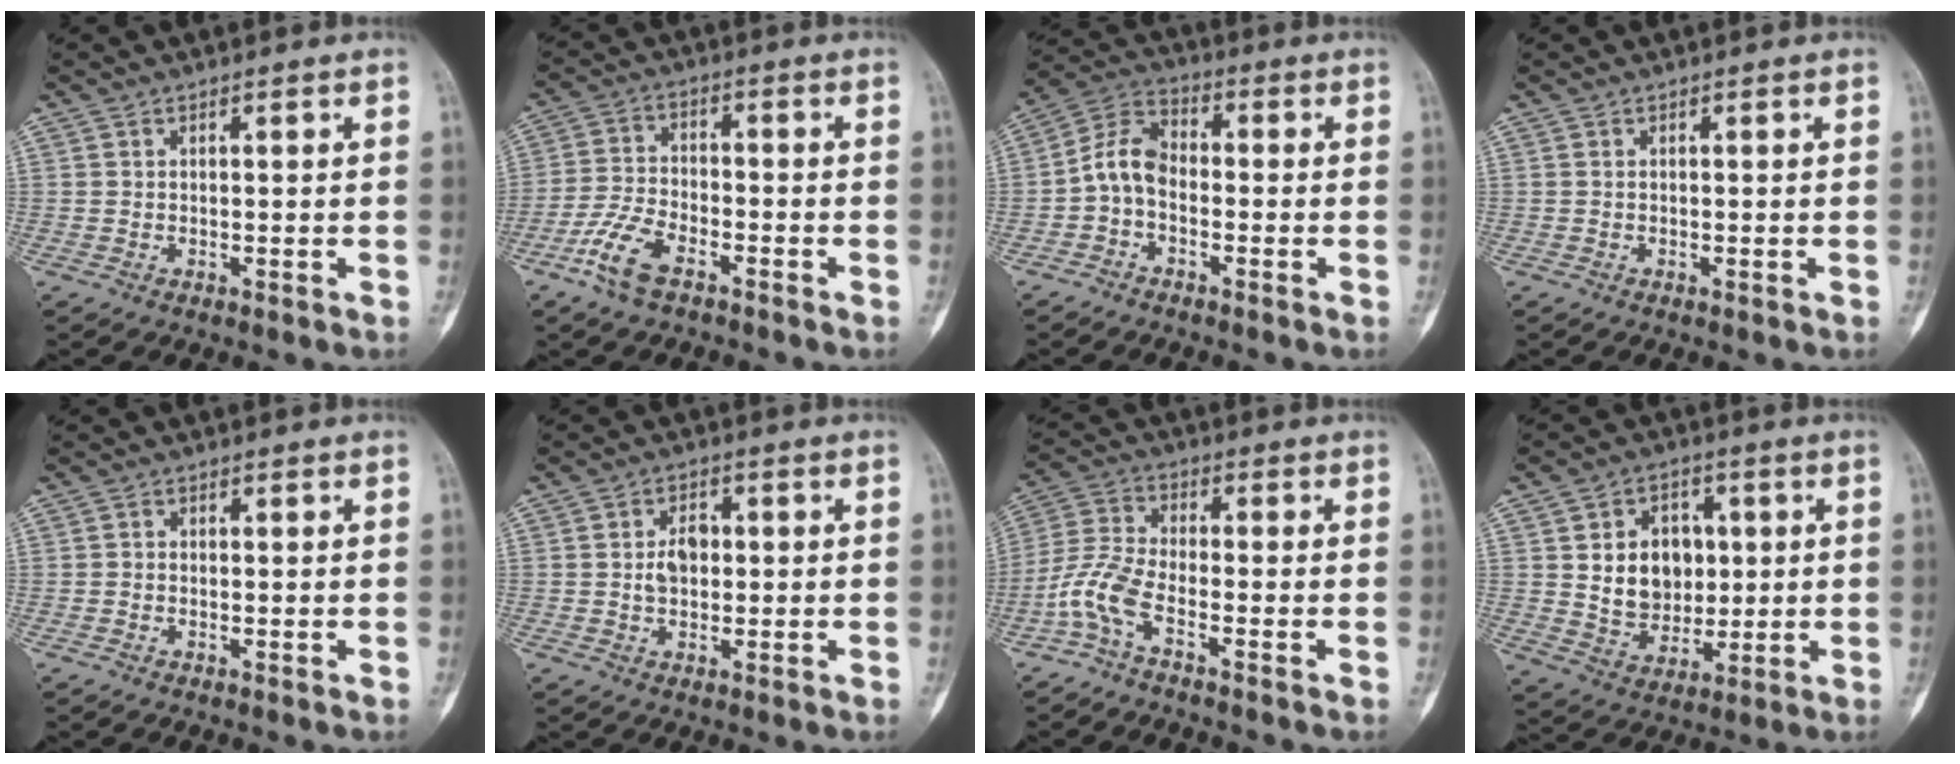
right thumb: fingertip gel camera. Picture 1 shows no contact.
{"total": 8.0, "force": [-4.9, 3.5, 5.2], "torque": [-0.119, 0.019, -0.100]}
{"total": 7.1, "force": [-1.6, 4.7, 5.2], "torque": [-0.093, 0.031, -0.047]}
{"total": 0.0}
{"total": 0.5, "force": [-0.2, 0.4, 0.2], "torque": [-0.003, 0.001, -0.010]}
{"total": 4.2, "force": [0.1, 3.1, 2.9], "torque": [-0.036, 0.009, -0.001]}
{"total": 7.0, "force": [-3.8, 2.1, 5.5], "torque": [-0.138, 0.023, -0.089]}
{"total": 11.8, "force": [1.8, 9.3, 7.0], "torque": [-0.064, -0.007, 0.041]}